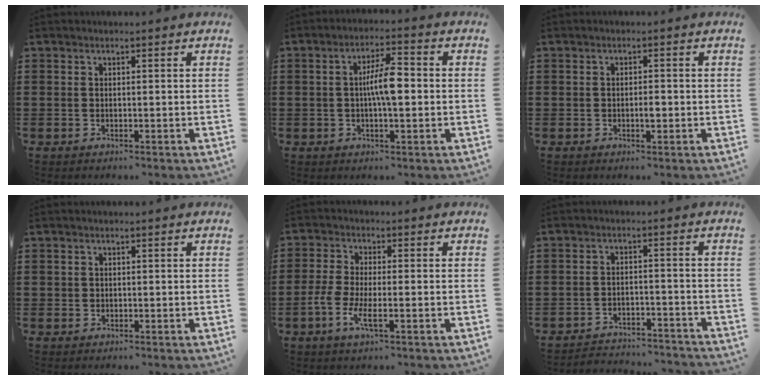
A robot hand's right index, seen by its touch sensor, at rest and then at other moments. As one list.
[{"total": 6.2, "force": [-0.1, 1.6, 6.0], "torque": [-0.107, 0.007, -0.004]}, {"total": 1.8, "force": [-0.4, 0.7, 1.7], "torque": [-0.032, 0.001, -0.007]}, {"total": 0.6, "force": [0.1, 0.5, 0.1], "torque": [-0.002, 0.005, 0.001]}, {"total": 4.8, "force": [-1.9, 1.5, 4.2], "torque": [-0.102, -0.007, -0.044]}, {"total": 3.3, "force": [-3.3, 0.3, 0.2], "torque": [-0.010, 0.002, -0.070]}]